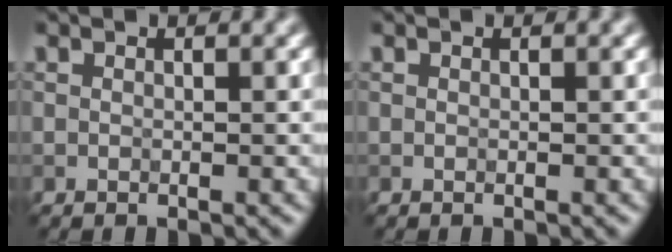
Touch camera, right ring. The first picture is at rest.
{"total": 0.0}